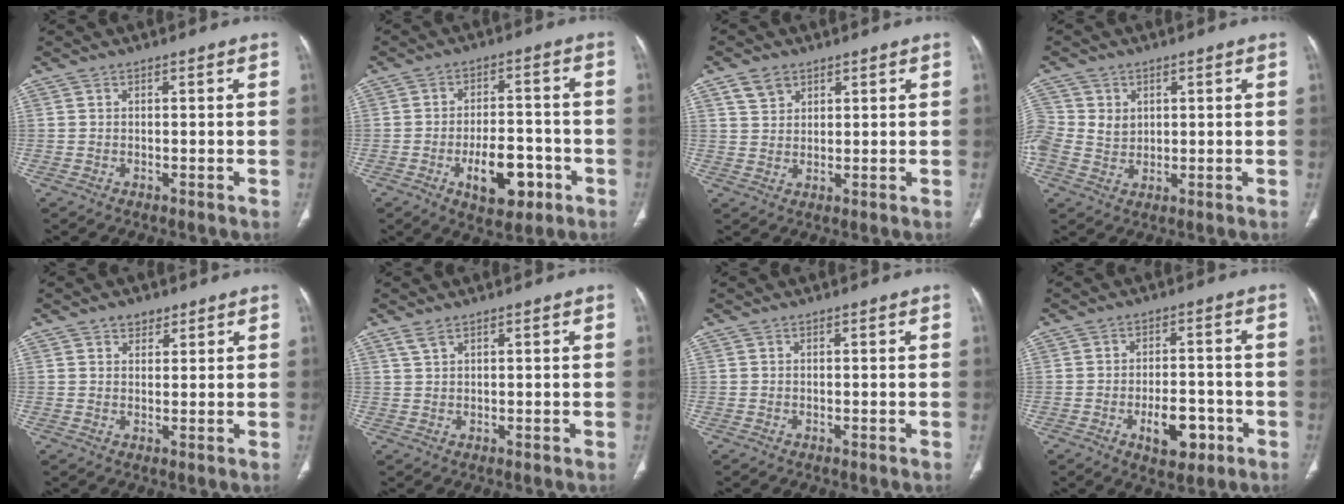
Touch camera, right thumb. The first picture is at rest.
{"total": 11.7, "force": [-4.6, 6.1, 8.9], "torque": [-0.116, 0.022, -0.064]}
{"total": 4.0, "force": [2.5, 2.8, 1.5], "torque": [-0.017, -0.010, 0.052]}
{"total": 7.2, "force": [1.5, 6.2, 3.3], "torque": [-0.057, 0.001, 0.036]}
{"total": 2.8, "force": [1.8, 1.8, 1.0], "torque": [0.001, -0.009, 0.026]}
{"total": 1.7, "force": [1.3, 0.5, 1.0], "torque": [-0.025, 0.006, 0.033]}
{"total": 0.0}
{"total": 7.8, "force": [-3.2, 4.2, 5.7], "torque": [-0.066, 0.017, -0.042]}